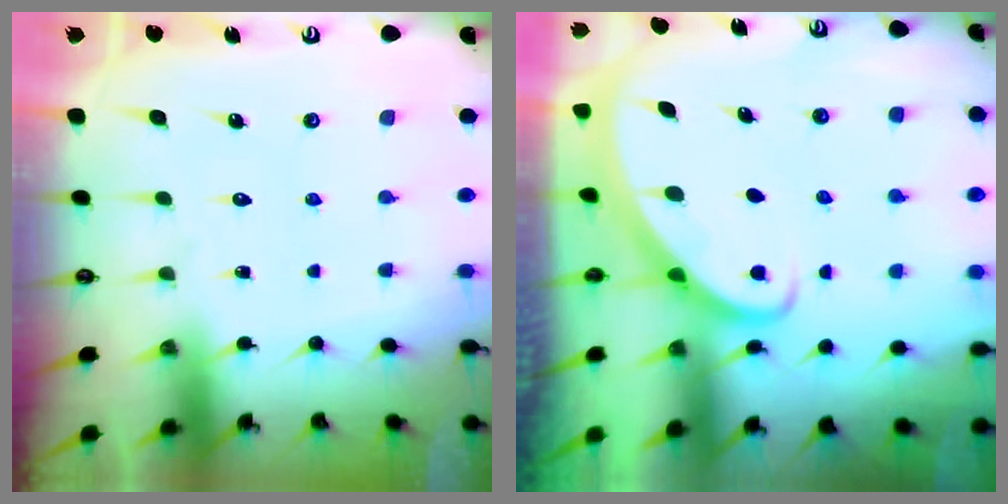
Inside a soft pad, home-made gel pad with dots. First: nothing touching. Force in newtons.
{"total": 2.5, "press": 2.5, "slide": 0.2}